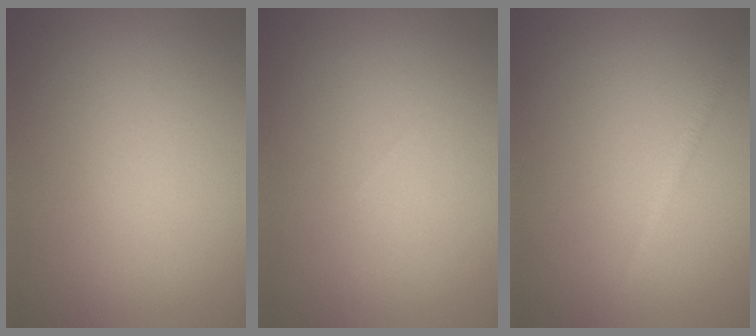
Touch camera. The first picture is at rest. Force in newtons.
{"total": 0.0}
{"total": 0.9, "press": 0.9, "slide": 0.0}